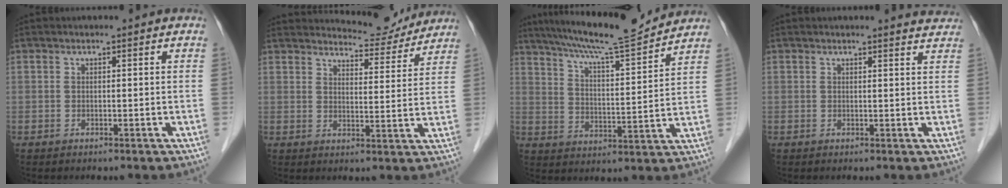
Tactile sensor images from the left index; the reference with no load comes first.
{"total": 8.4, "force": [8.1, 1.8, 0.8], "torque": [-0.007, -0.011, 0.099]}
{"total": 13.9, "force": [12.8, 0.1, 5.5], "torque": [-0.098, -0.003, 0.197]}
{"total": 2.6, "force": [2.6, 0.2, 0.0], "torque": [-0.001, -0.019, 0.005]}